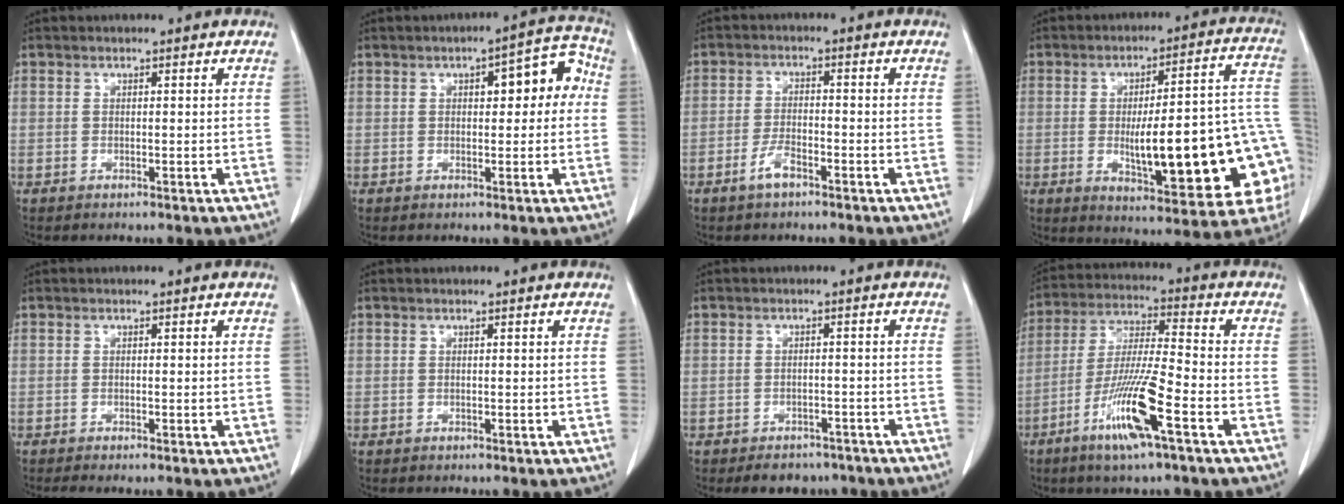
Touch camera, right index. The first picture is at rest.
{"total": 7.7, "force": [1.3, 2.9, 6.9], "torque": [-0.074, 0.041, 0.012]}
{"total": 3.3, "force": [-2.1, 0.9, 2.3], "torque": [-0.047, 0.002, -0.040]}
{"total": 23.1, "force": [-4.0, 4.9, 22.2], "torque": [-0.231, 0.024, -0.038]}
{"total": 1.1, "force": [-0.8, 0.0, 0.7], "torque": [-0.016, -0.004, -0.016]}
{"total": 0.0}
{"total": 5.1, "force": [-4.1, 2.9, 0.9], "torque": [-0.001, 0.009, -0.054]}
{"total": 12.6, "force": [-6.1, 0.3, 11.0], "torque": [-0.218, -0.016, -0.117]}